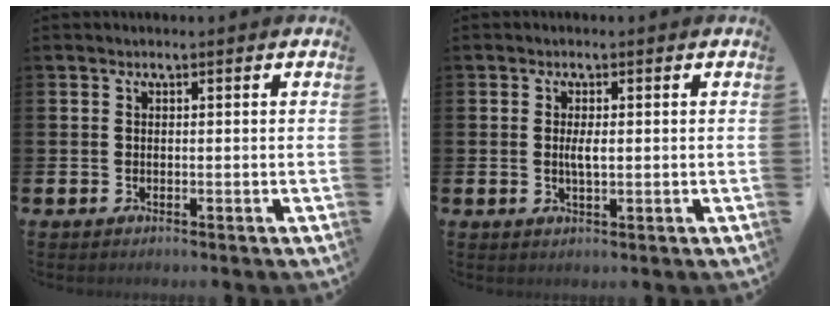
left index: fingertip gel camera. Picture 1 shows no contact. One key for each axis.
{"total": 2.1, "fx": 0.2, "fy": 0.6, "fz": 2.0, "tx": -0.036, "ty": 0.001, "tz": 0.002}